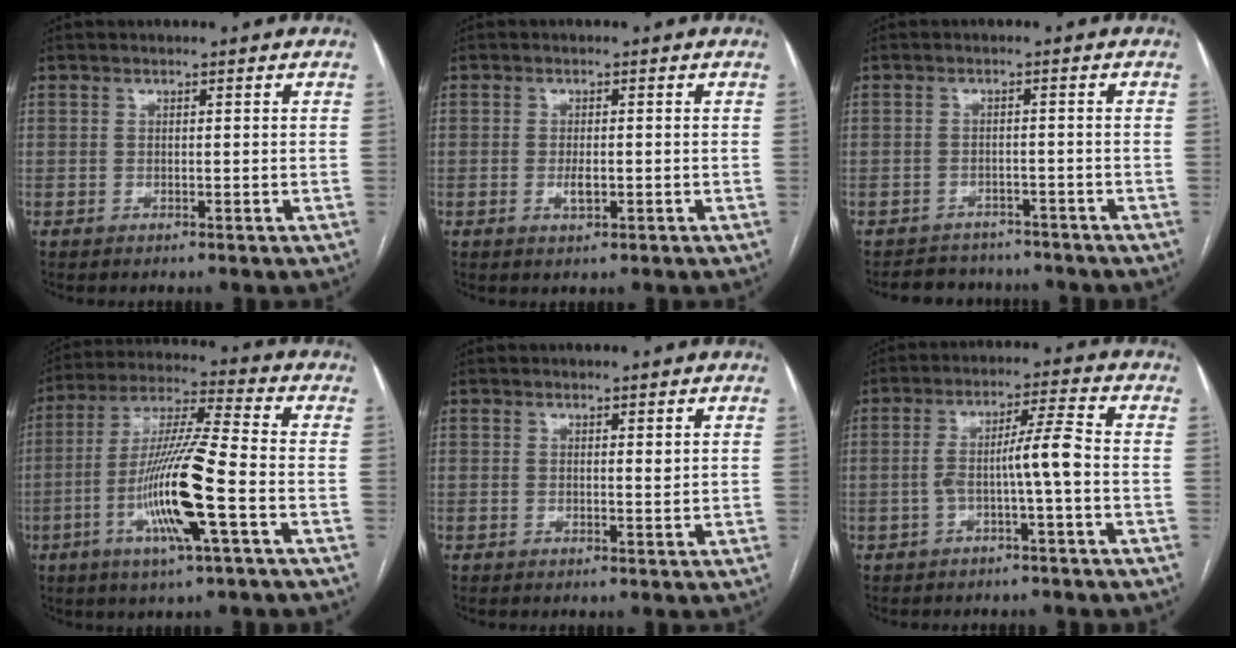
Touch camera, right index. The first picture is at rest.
{"total": 1.8, "force": [-0.4, 0.7, 1.7], "torque": [-0.030, 0.001, -0.002]}
{"total": 6.2, "force": [-5.6, 2.6, 0.3], "torque": [0.003, 0.008, -0.073]}
{"total": 14.5, "force": [-4.6, 0.2, 13.8], "torque": [-0.274, -0.006, -0.089]}
{"total": 0.9, "force": [0.6, 0.2, 0.7], "torque": [-0.011, -0.001, 0.009]}
{"total": 5.9, "force": [-1.4, -0.4, 5.7], "torque": [-0.102, 0.023, -0.020]}